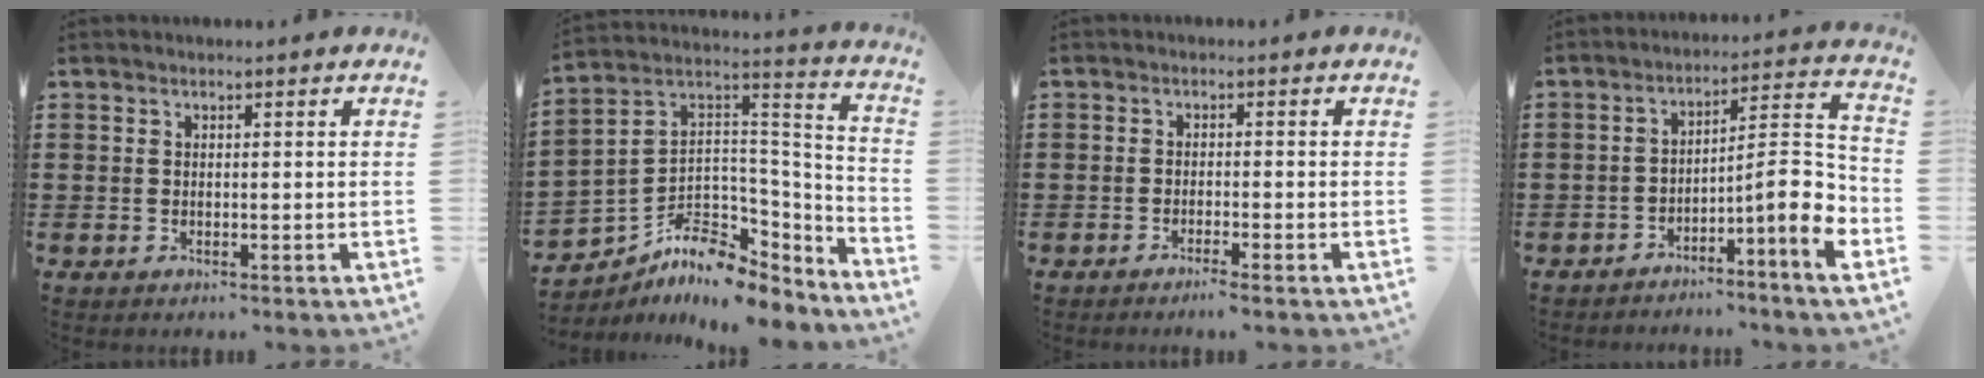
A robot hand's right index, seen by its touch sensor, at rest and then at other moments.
{"total": 8.3, "force": [-5.9, 4.6, 3.7], "torque": [-0.078, -0.002, -0.109]}
{"total": 1.5, "force": [-1.3, -0.2, 0.7], "torque": [-0.013, -0.001, -0.024]}
{"total": 9.6, "force": [-4.4, 1.2, 8.5], "torque": [-0.110, -0.023, -0.090]}